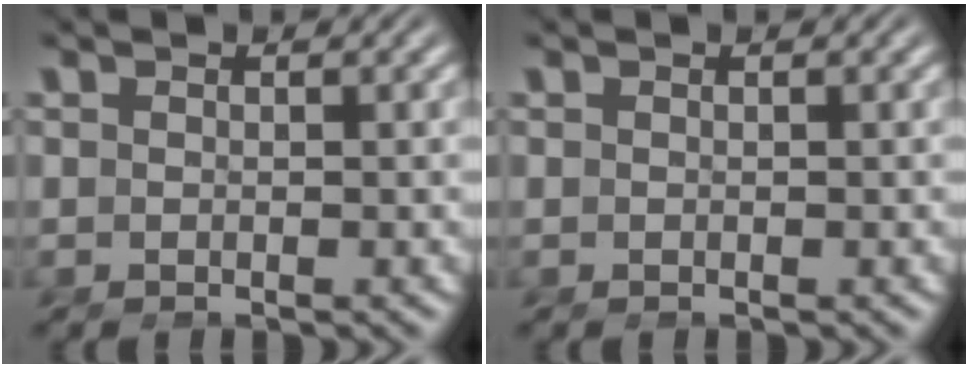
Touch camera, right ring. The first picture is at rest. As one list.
[{"total": 0.0}]